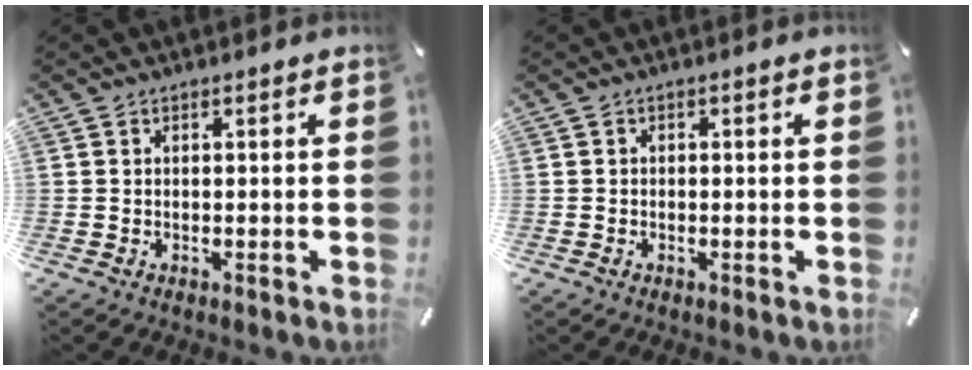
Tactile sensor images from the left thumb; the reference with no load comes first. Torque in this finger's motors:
{"motor_torque": [0.06, -0.15, 0.06, 0.11, -0.01]}